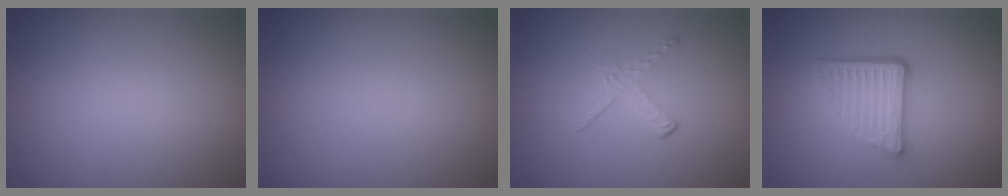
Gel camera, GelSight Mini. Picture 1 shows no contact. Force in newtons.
{"total": 0.0}
{"total": 1.7, "press": 0.7, "slide": 1.5}
{"total": 4.6, "press": 3.4, "slide": 3.1}